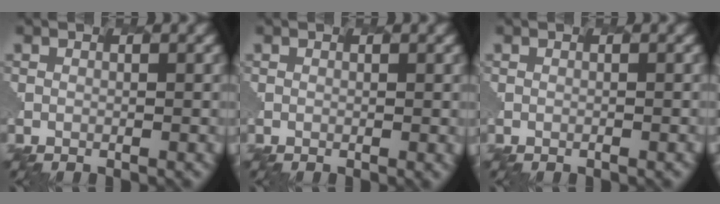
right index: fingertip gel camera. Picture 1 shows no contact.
{"total": 0.6, "force": [0.0, 0.1, 0.6], "torque": [-0.012, 0.001, -0.001]}
{"total": 0.6, "force": [-0.3, 0.2, 0.4], "torque": [-0.004, 0.000, 0.000]}